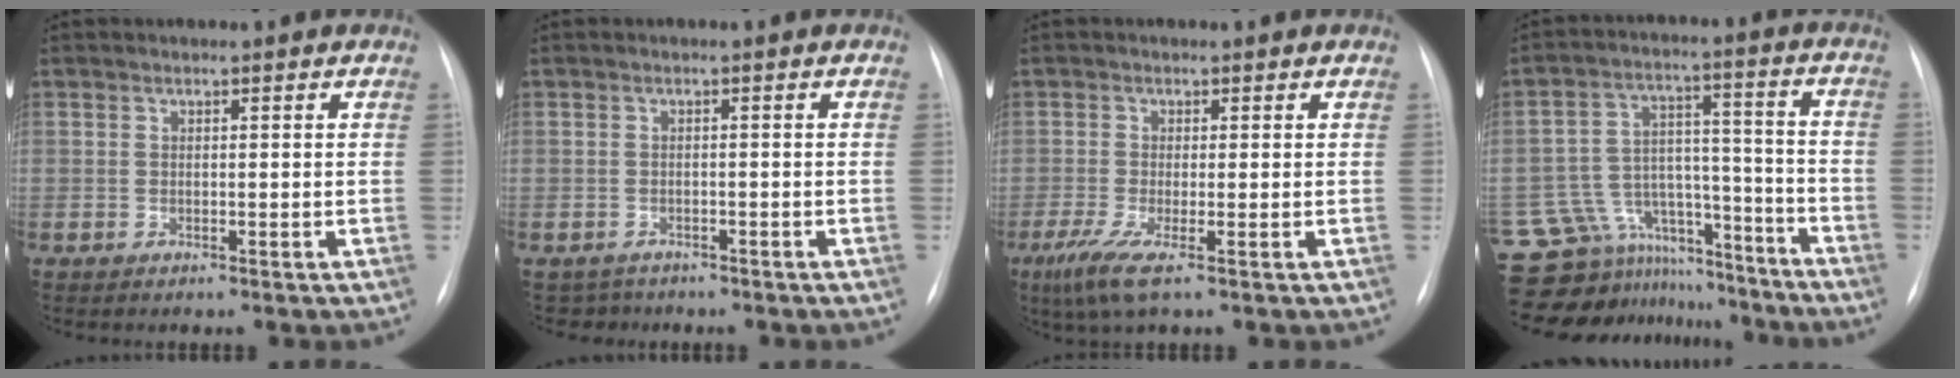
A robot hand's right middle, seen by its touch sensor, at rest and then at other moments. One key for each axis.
{"total": 2.4, "fx": -1.9, "fy": 1.3, "fz": -0.6, "tx": 0.003, "ty": 0.000, "tz": -0.030}
{"total": 4.4, "fx": -2.1, "fy": 0.4, "fz": 3.8, "tx": -0.085, "ty": -0.019, "tz": -0.040}
{"total": 19.8, "fx": -17.9, "fy": 7.6, "fz": 3.6, "tx": -0.077, "ty": 0.055, "tz": -0.263}